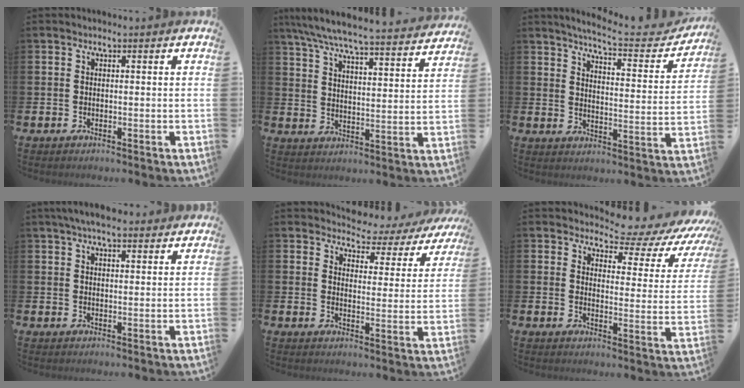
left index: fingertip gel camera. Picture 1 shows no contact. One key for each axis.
{"total": 7.2, "fx": 6.7, "fy": 0.3, "fz": 2.5, "tx": -0.075, "ty": -0.052, "tz": 0.115}
{"total": 5.7, "fx": 5.4, "fy": 0.1, "fz": 1.8, "tx": -0.040, "ty": -0.049, "tz": 0.083}
{"total": 4.7, "fx": 4.2, "fy": 1.1, "fz": 1.8, "tx": -0.039, "ty": -0.010, "tz": 0.076}
{"total": 3.2, "fx": 2.9, "fy": 1.3, "fz": 0.1, "tx": -0.014, "ty": -0.037, "tz": 0.040}
{"total": 4.9, "fx": 4.2, "fy": 2.0, "fz": 1.6, "tx": -0.031, "ty": -0.043, "tz": 0.061}